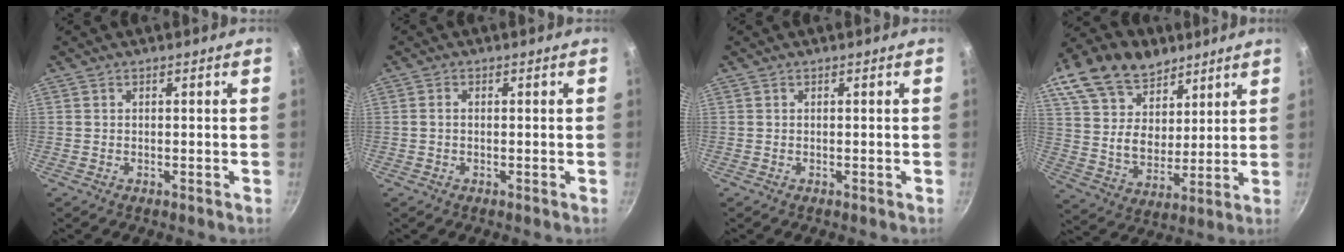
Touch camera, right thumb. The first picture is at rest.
{"total": 1.1, "force": [-0.1, 0.7, 0.8], "torque": [-0.016, 0.005, -0.002]}
{"total": 0.0}
{"total": 21.2, "force": [12.3, 13.9, 10.1], "torque": [-0.167, -0.030, 0.220]}